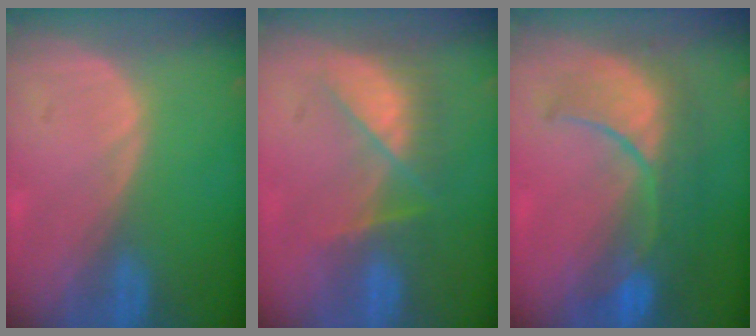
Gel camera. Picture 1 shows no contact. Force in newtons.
{"total": 7.8, "press": 7.0, "slide": 3.4}
{"total": 10.3, "press": 9.0, "slide": 5.1}